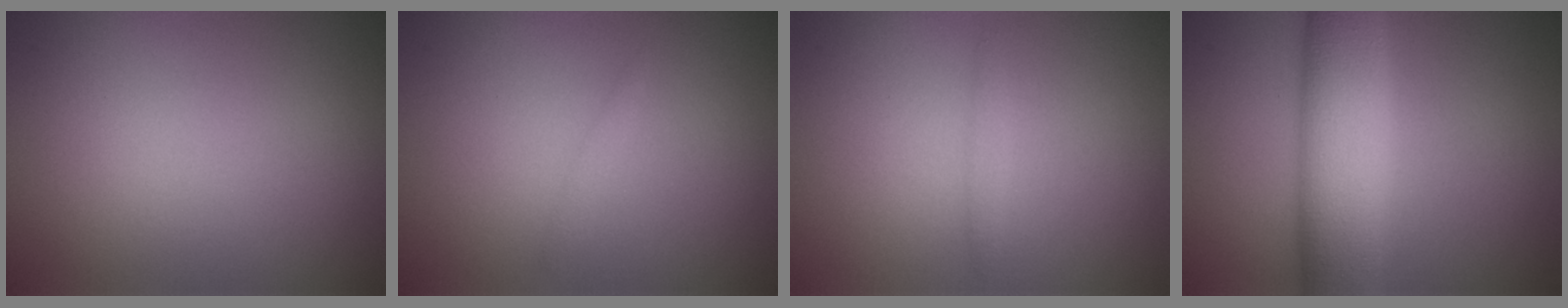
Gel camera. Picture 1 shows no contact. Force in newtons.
{"total": 0.6, "press": 0.6, "slide": 0.0}
{"total": 0.8, "press": 0.8, "slide": 0.0}
{"total": 8.4, "press": 8.4, "slide": 0.2}